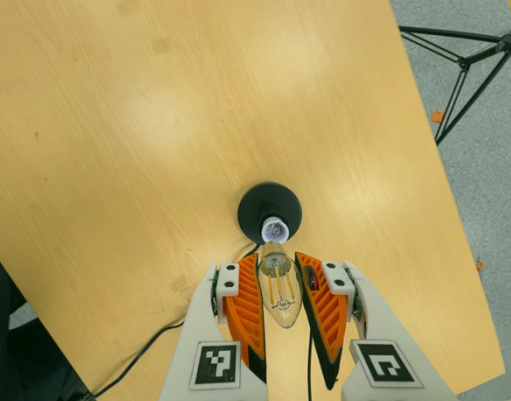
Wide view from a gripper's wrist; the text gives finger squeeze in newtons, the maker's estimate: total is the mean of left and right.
{"total": 15.2, "left": 15.2, "right": 15.3}